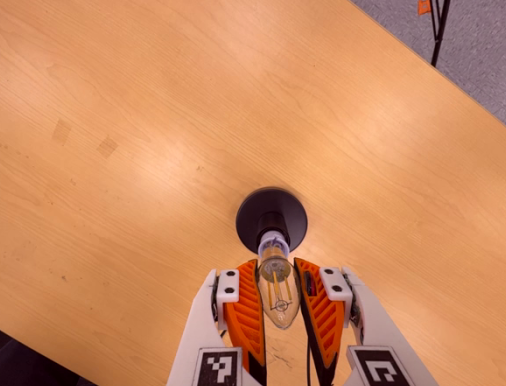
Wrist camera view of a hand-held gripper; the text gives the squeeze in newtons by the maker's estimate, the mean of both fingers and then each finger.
{"total": 20.3, "left": 22.8, "right": 17.7}